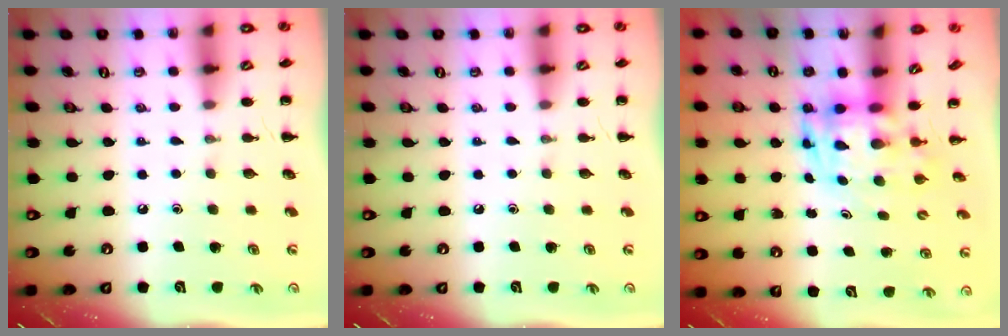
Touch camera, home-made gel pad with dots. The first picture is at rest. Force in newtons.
{"total": 0.0}
{"total": 3.8, "press": 3.7, "slide": 0.7}